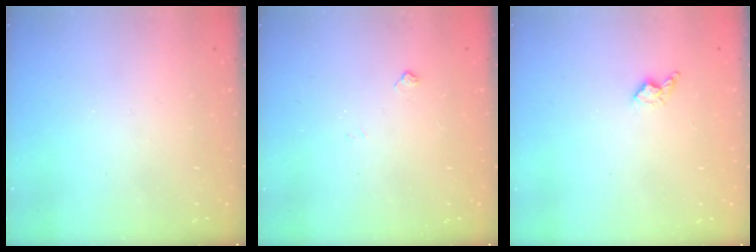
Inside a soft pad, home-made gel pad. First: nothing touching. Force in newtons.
{"total": 2.5, "press": 2.4, "slide": 0.4}
{"total": 4.0, "press": 3.9, "slide": 0.8}